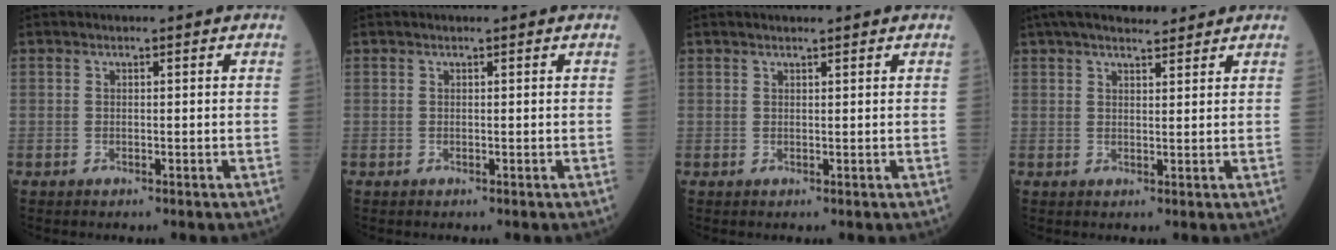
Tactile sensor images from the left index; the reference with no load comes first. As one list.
[{"total": 0.0}, {"total": 1.5, "force": [1.3, 0.0, 0.7], "torque": [-0.011, 0.009, 0.024]}, {"total": 9.1, "force": [7.9, 1.9, 4.2], "torque": [-0.064, 0.028, 0.118]}]